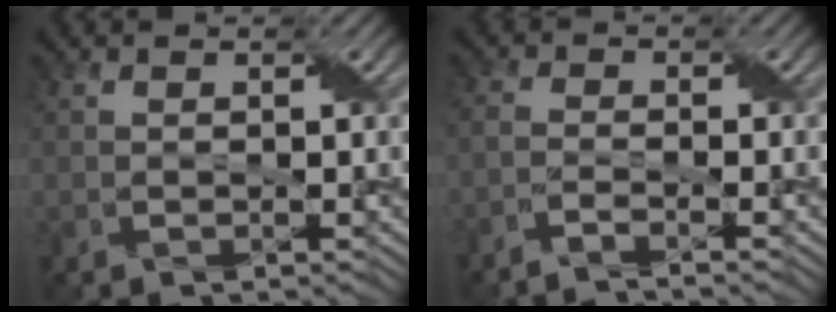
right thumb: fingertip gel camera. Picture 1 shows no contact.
{"total": 2.9, "force": [-2.4, 0.3, 1.6], "torque": [-0.026, 0.003, -0.059]}